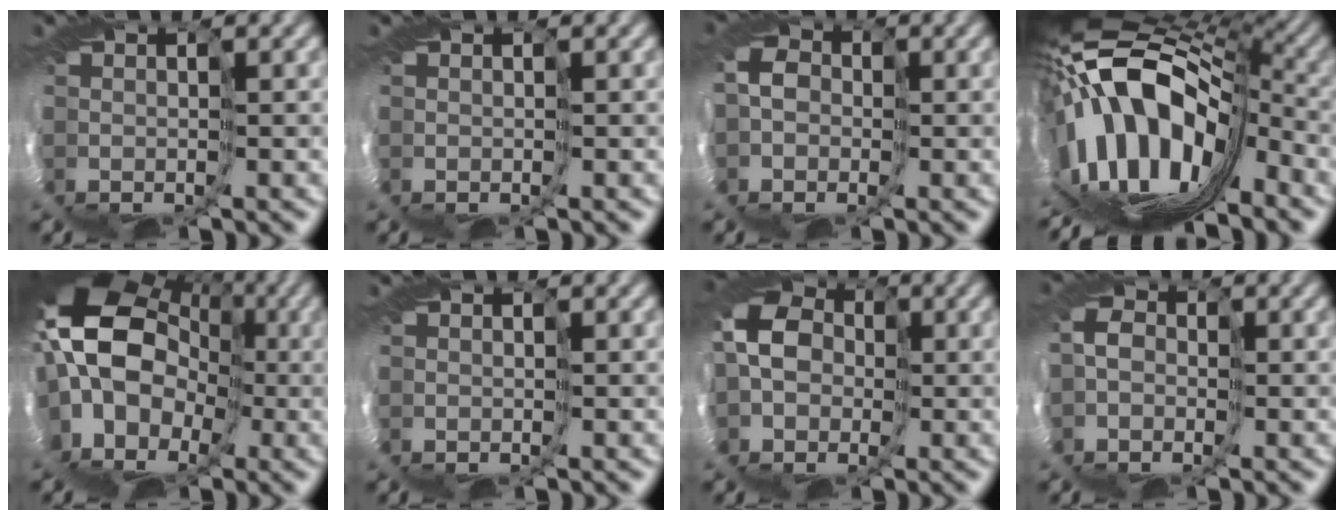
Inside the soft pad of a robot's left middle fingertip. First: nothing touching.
{"total": 0.0}
{"total": 3.5, "force": [-1.6, 3.0, 0.8], "torque": [-0.046, -0.009, -0.047]}
{"total": 10.1, "force": [-2.0, 3.7, 9.2], "torque": [-0.170, 0.001, -0.024]}
{"total": 9.5, "force": [1.6, 7.9, 5.0], "torque": [-0.125, 0.011, 0.007]}
{"total": 0.0}
{"total": 7.8, "force": [-0.4, 7.1, 3.0], "torque": [-0.125, -0.007, -0.016]}
{"total": 2.7, "force": [-1.2, 2.2, 0.9], "torque": [-0.039, -0.014, -0.037]}